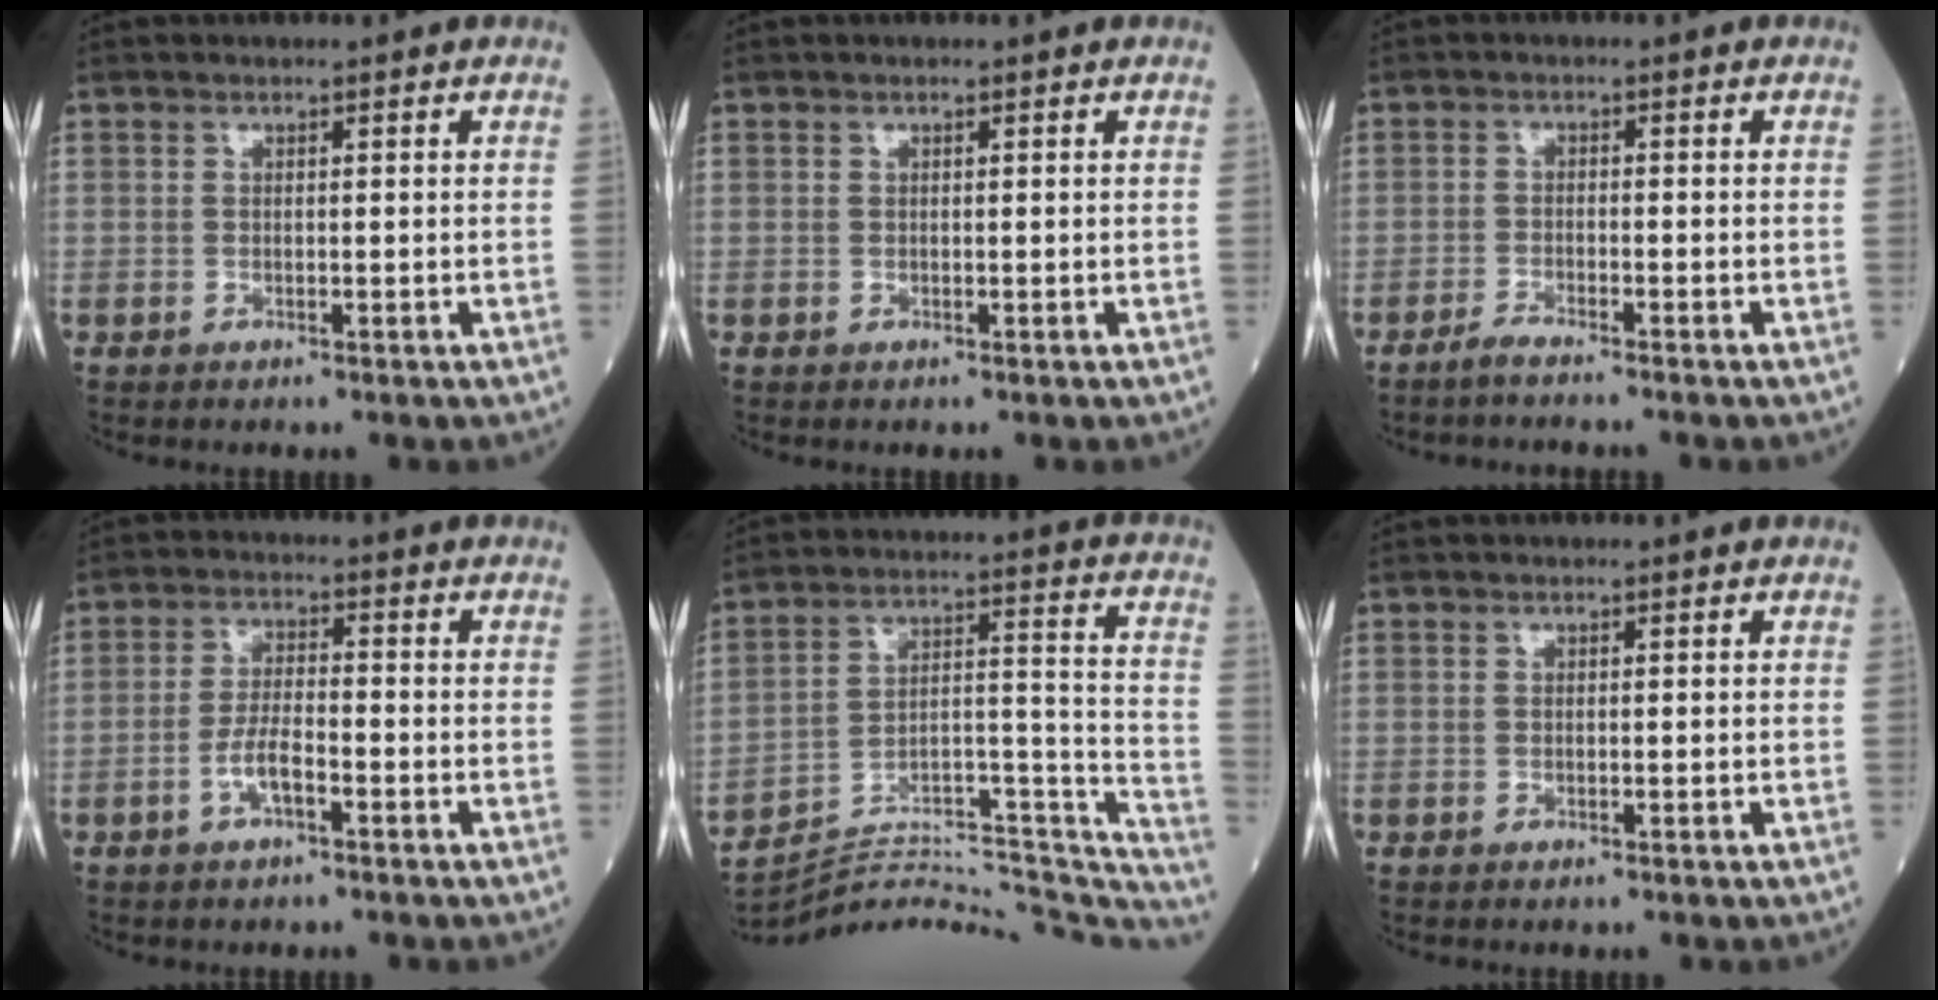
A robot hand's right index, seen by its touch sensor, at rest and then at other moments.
{"total": 0.0}
{"total": 2.3, "force": [-2.1, -0.2, 1.0], "torque": [-0.029, -0.004, -0.041]}
{"total": 4.5, "force": [-1.9, 1.4, 3.8], "torque": [-0.075, 0.007, -0.038]}
{"total": 27.4, "force": [-26.5, 3.6, 6.0], "torque": [-0.066, 0.035, -0.378]}
{"total": 0.0}